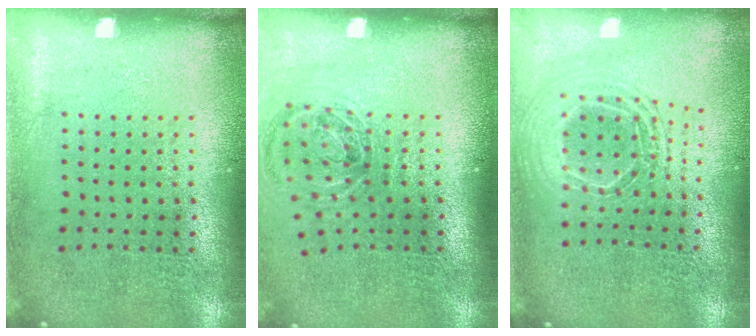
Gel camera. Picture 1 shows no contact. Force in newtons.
{"total": 1.2, "press": 1.0, "slide": 0.6}
{"total": 1.8, "press": 1.5, "slide": 1.1}